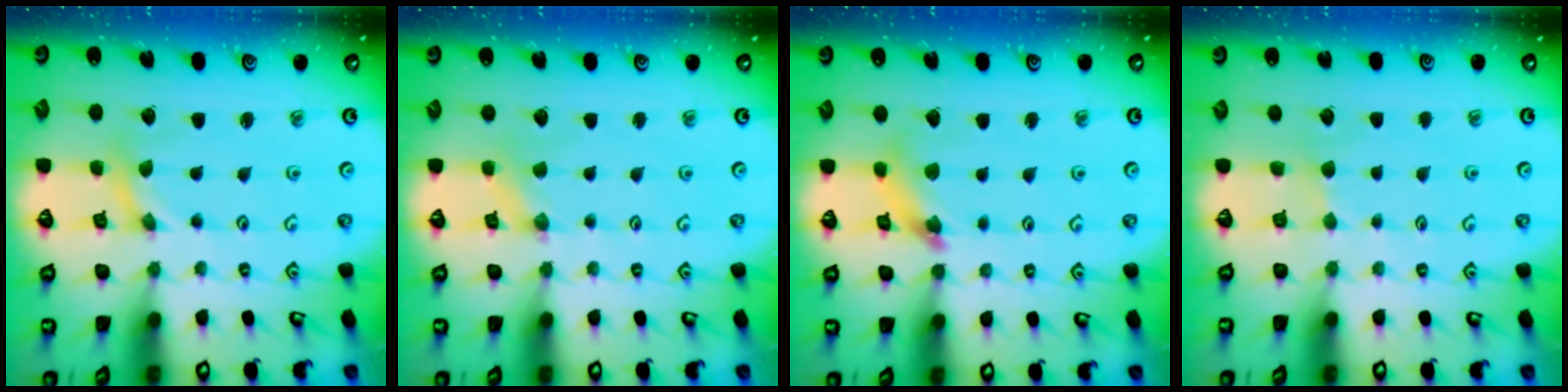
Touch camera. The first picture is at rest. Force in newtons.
{"total": 0.0}
{"total": 7.7, "press": 7.7, "slide": 0.7}
{"total": 2.3, "press": 2.2, "slide": 0.4}